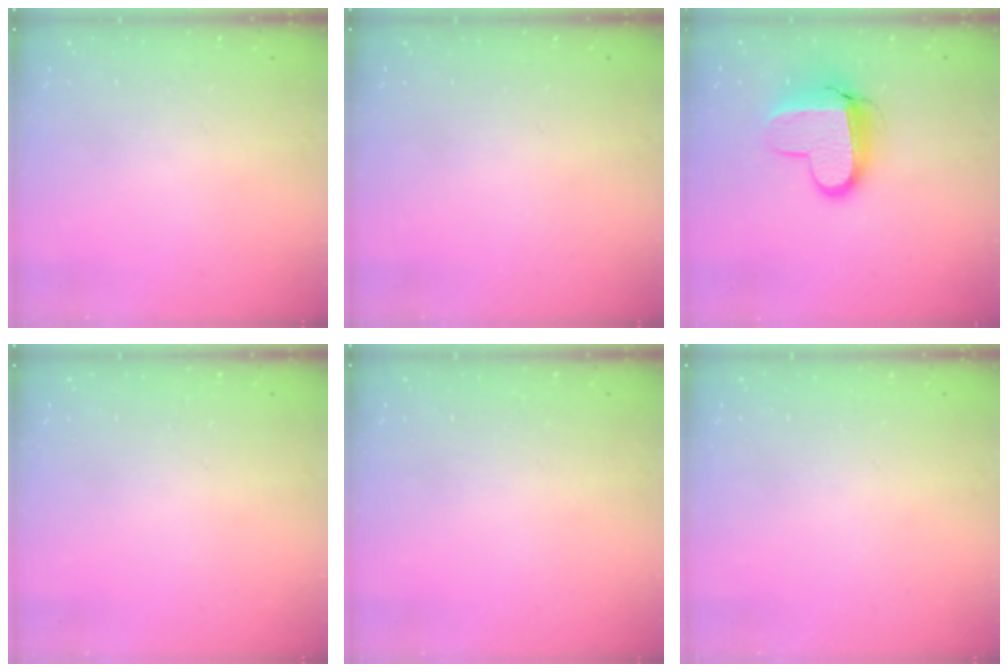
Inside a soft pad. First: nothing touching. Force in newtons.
{"total": 0.0}
{"total": 11.8, "press": 11.8, "slide": 1.2}
{"total": 0.0}
{"total": 0.0}
{"total": 0.0}